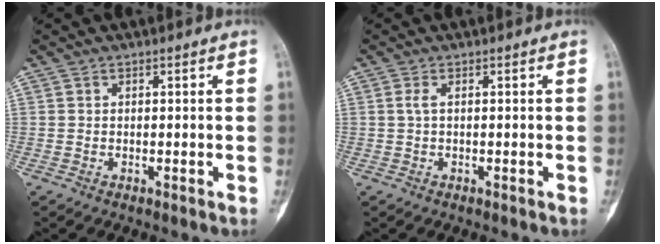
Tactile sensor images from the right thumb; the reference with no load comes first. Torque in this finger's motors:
{"motor_torque": [0.14, 0.61, 0.26, 0.02, -0.04]}